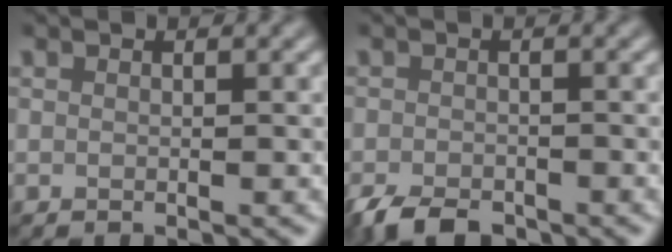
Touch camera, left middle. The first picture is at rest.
{"total": 3.6, "force": [-2.7, 1.6, 1.8], "torque": [-0.029, -0.007, -0.054]}